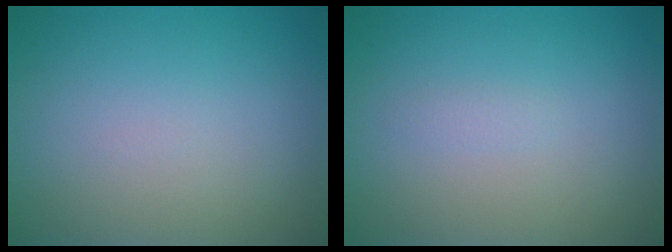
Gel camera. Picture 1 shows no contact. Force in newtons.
{"total": 0.6, "press": 0.6, "slide": 0.1}